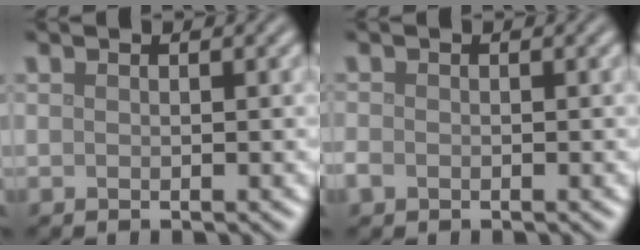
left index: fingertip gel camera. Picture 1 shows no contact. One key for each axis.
{"total": 1.1, "fx": -0.6, "fy": 0.9, "fz": 0.4, "tx": -0.008, "ty": -0.003, "tz": -0.014}